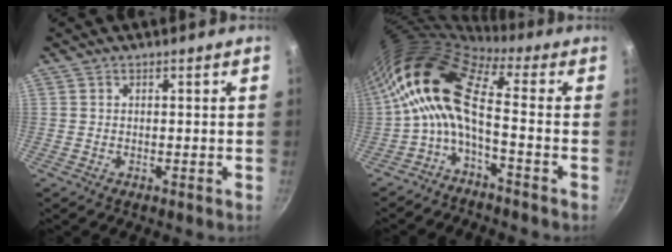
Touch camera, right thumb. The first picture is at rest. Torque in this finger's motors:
{"motor_torque": [-0.32, 1.82, 2.25, -0.52, 0.91]}